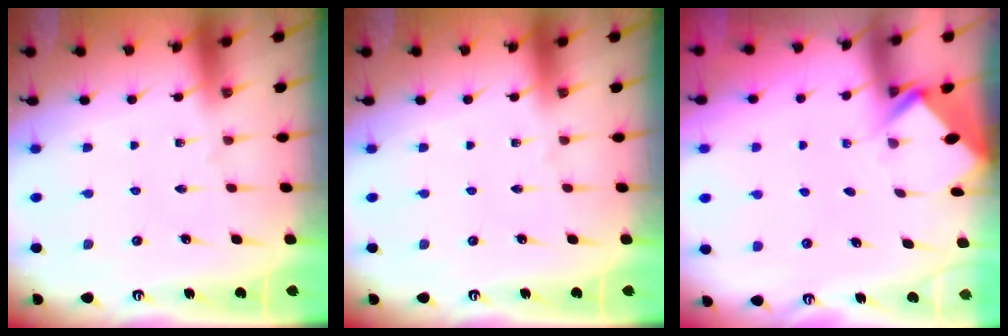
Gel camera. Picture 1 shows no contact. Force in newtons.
{"total": 0.0}
{"total": 2.7, "press": 2.7, "slide": 0.2}